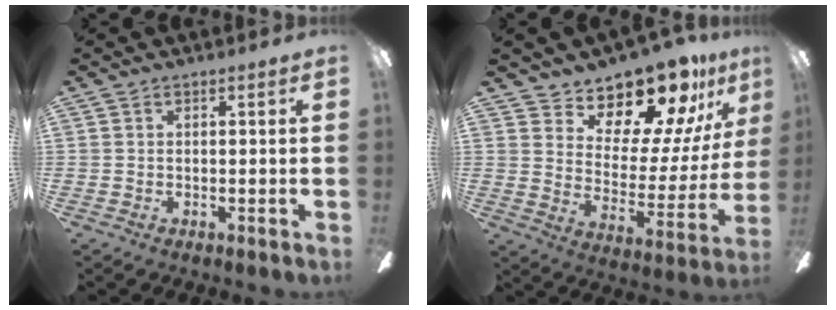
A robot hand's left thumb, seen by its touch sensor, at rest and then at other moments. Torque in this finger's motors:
{"motor_torque": [0.55, 0.68, 1.16, -1.52, 0.04]}